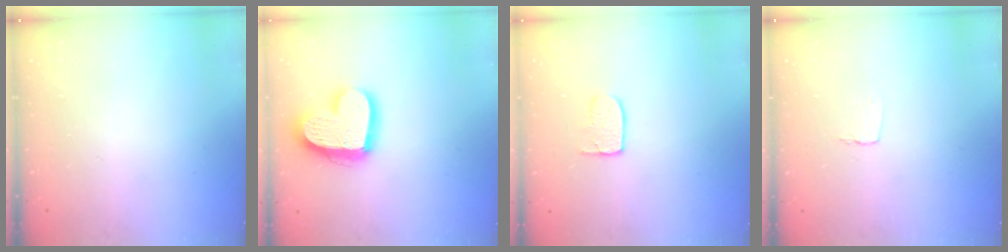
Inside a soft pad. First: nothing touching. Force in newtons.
{"total": 17.2, "press": 17.2, "slide": 1.4}
{"total": 4.9, "press": 4.9, "slide": 0.3}
{"total": 3.1, "press": 3.1, "slide": 0.3}